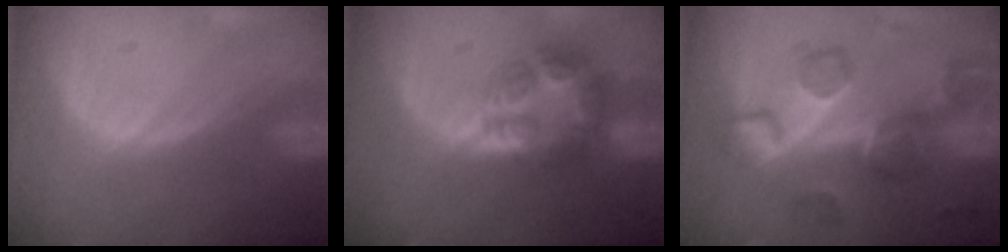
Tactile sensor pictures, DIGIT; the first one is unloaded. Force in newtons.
{"total": 7.6, "press": 6.7, "slide": 3.6}
{"total": 8.7, "press": 8.4, "slide": 2.0}